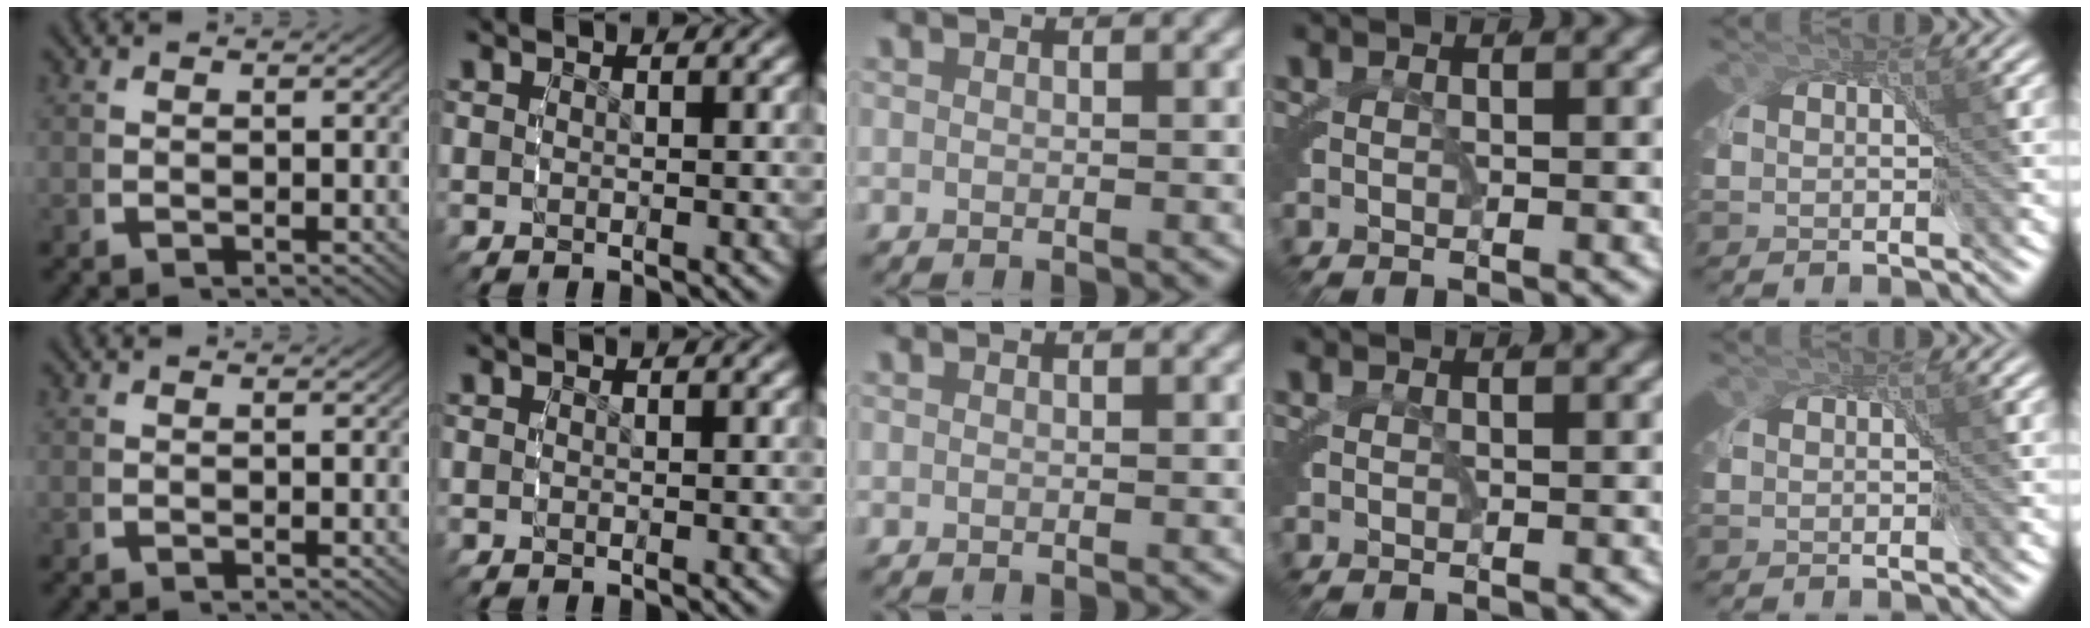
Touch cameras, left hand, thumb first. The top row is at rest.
{}